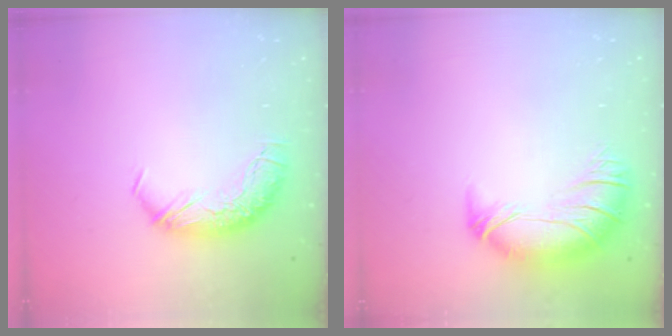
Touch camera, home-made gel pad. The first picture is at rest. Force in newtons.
{"total": 2.6, "press": 0.1, "slide": 2.6}